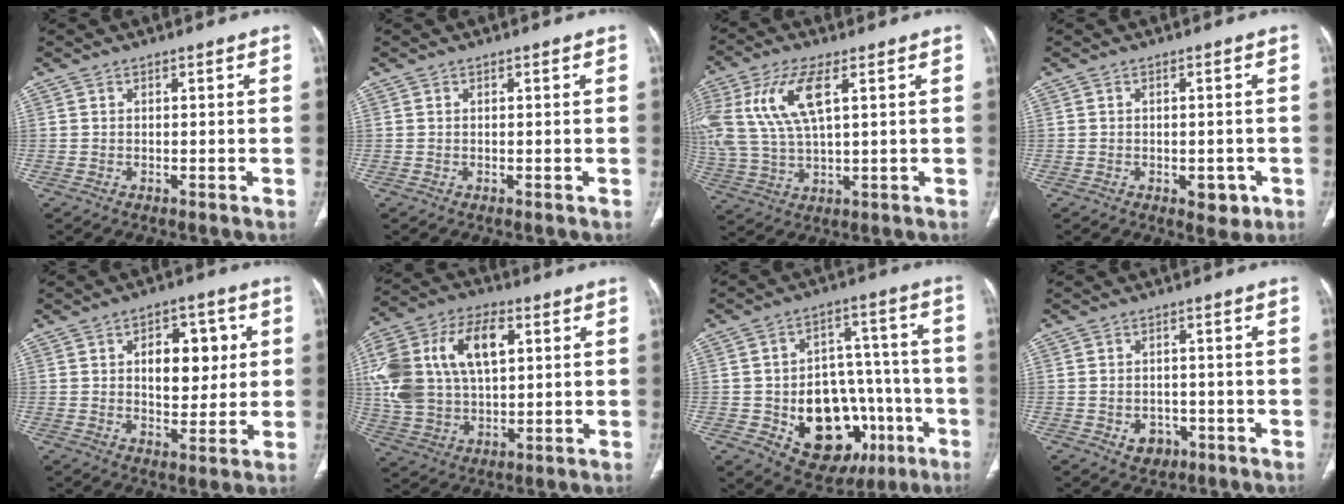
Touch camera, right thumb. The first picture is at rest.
{"total": 0.0}
{"total": 14.1, "force": [4.6, 5.6, 12.0], "torque": [-0.280, -0.001, 0.096]}
{"total": 3.7, "force": [-1.3, 2.2, 2.7], "torque": [-0.019, 0.002, -0.009]}
{"total": 10.4, "force": [2.1, 6.4, 7.9], "torque": [-0.069, -0.003, 0.035]}
{"total": 22.5, "force": [5.5, 13.6, 17.1], "torque": [-0.350, 0.013, 0.101]}
{"total": 21.4, "force": [-6.7, 14.4, 14.3], "torque": [-0.160, 0.041, -0.076]}
{"total": 4.2, "force": [-1.5, 3.4, 1.9], "torque": [-0.012, 0.010, -0.011]}